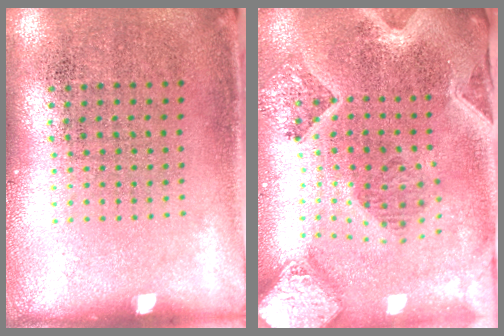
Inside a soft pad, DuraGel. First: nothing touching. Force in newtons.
{"total": 2.9, "press": 2.6, "slide": 1.4}